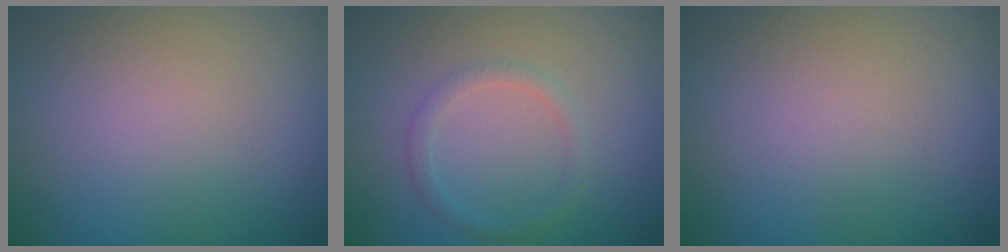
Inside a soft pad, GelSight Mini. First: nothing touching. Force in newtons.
{"total": 1.5, "press": 1.5, "slide": 0.1}
{"total": 0.0}